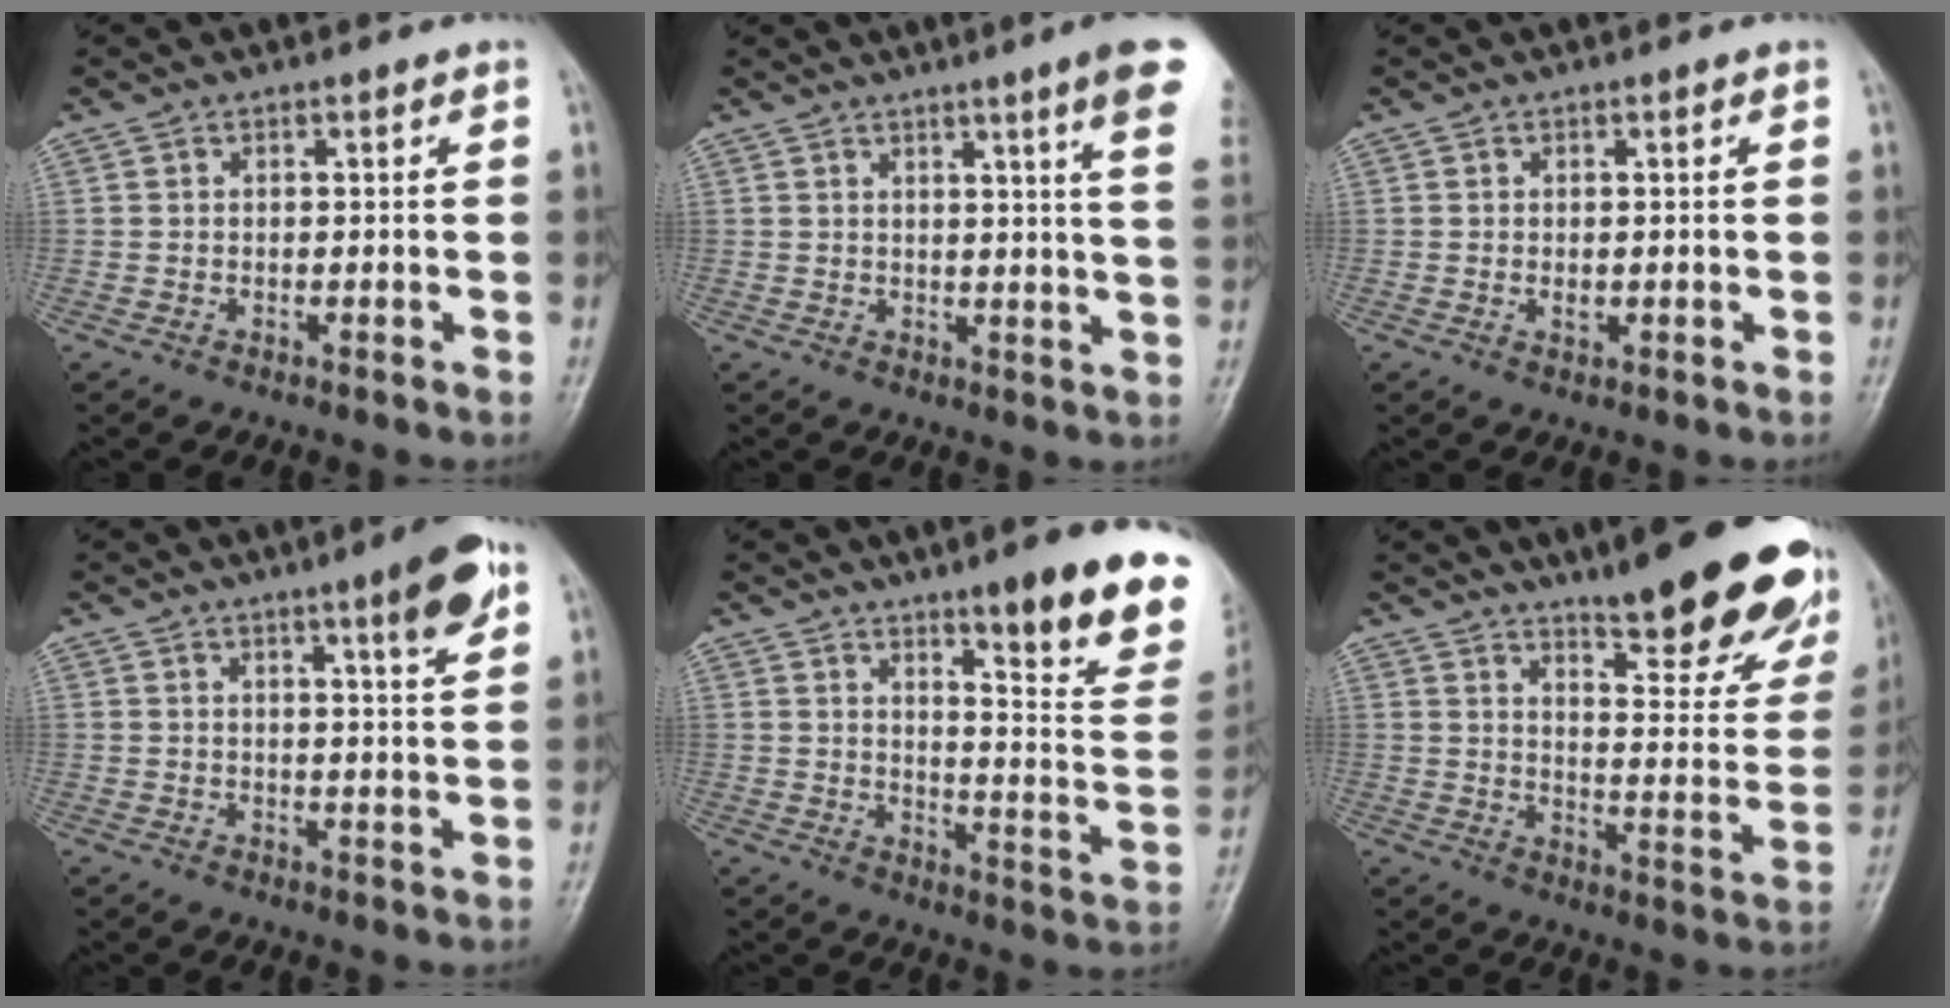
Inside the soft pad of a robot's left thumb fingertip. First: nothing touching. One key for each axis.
{"total": 11.2, "fx": 6.4, "fy": -0.1, "fz": 9.1, "tx": -0.111, "ty": -0.022, "tz": 0.063}
{"total": 1.4, "fx": -0.1, "fy": 0.9, "fz": 1.1, "tx": -0.013, "ty": 0.002, "tz": -0.002}
{"total": 7.7, "fx": 4.2, "fy": 1.0, "fz": 6.4, "tx": -0.082, "ty": -0.018, "tz": 0.056}
{"total": 19.0, "fx": 11.5, "fy": 3.5, "fz": 14.7, "tx": -0.151, "ty": -0.067, "tz": 0.160}
{"total": 22.1, "fx": 15.4, "fy": 5.3, "fz": 14.9, "tx": -0.161, "ty": -0.081, "tz": 0.206}